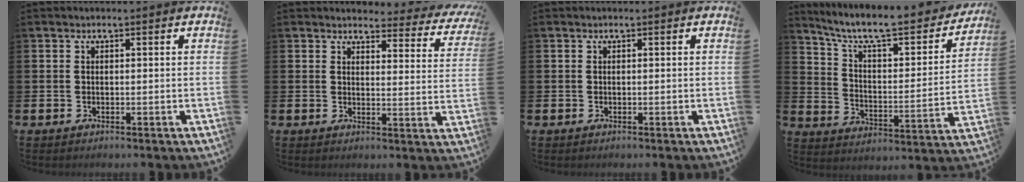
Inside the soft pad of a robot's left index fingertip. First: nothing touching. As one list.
[{"total": 3.2, "force": [3.0, 1.1, 0.5], "torque": [-0.015, -0.026, 0.046]}, {"total": 0.0}, {"total": 8.8, "force": [7.5, 2.2, 4.2], "torque": [-0.101, -0.057, 0.120]}]